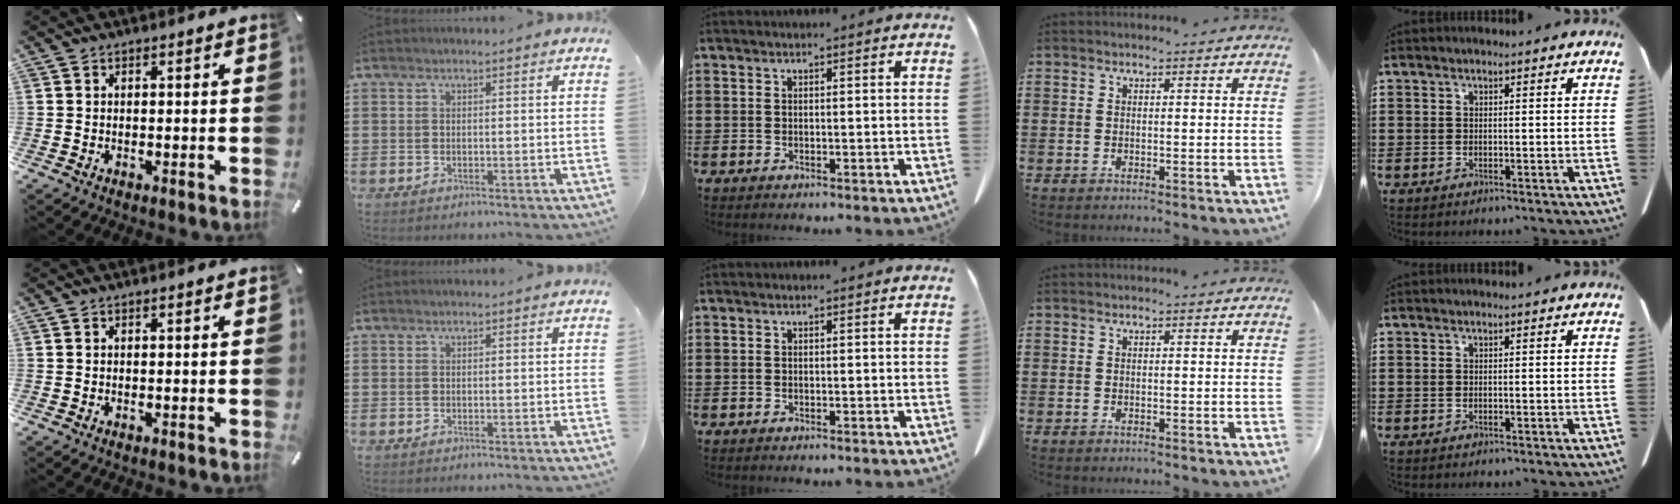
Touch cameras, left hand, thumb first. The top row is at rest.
{}